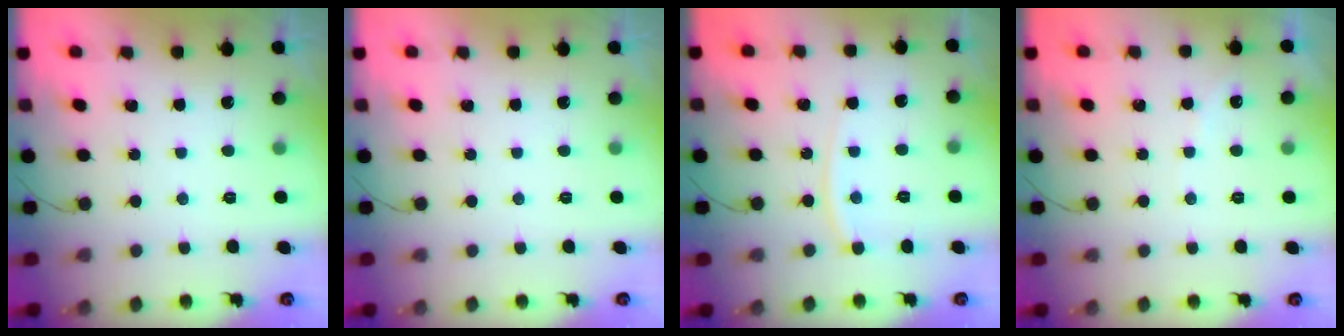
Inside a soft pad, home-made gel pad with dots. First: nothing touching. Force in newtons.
{"total": 0.0}
{"total": 7.4, "press": 7.3, "slide": 0.9}
{"total": 2.8, "press": 2.8, "slide": 0.5}